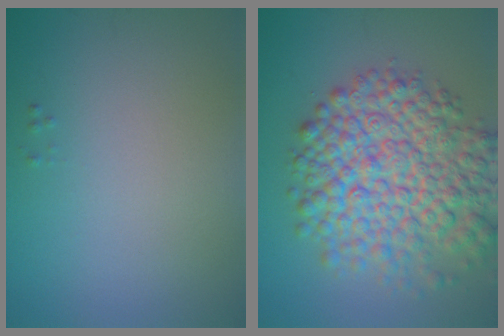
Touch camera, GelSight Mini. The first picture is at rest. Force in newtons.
{"total": 9.9, "press": 9.9, "slide": 0.3}